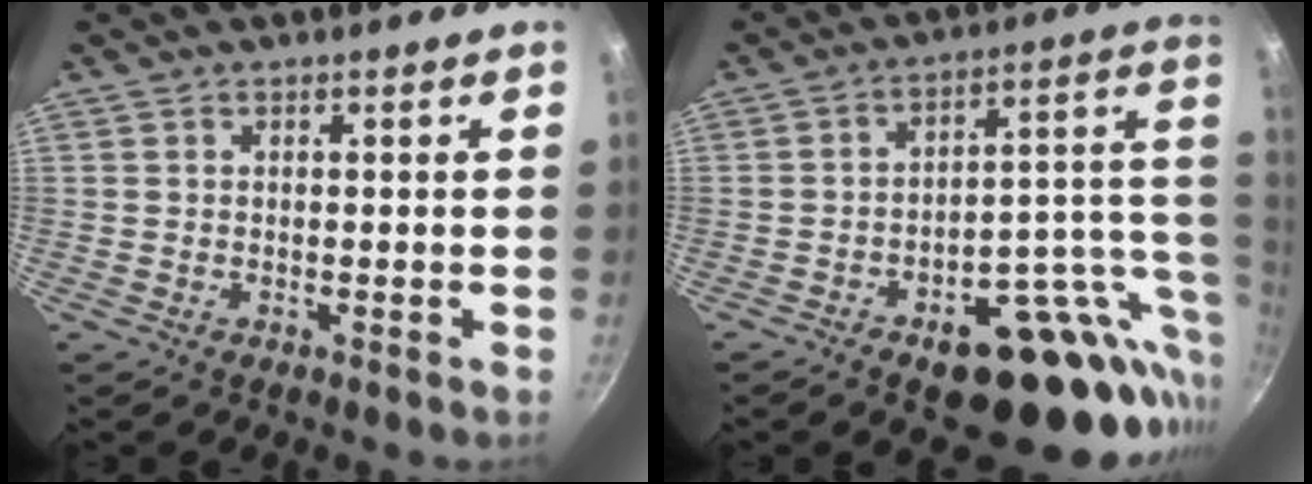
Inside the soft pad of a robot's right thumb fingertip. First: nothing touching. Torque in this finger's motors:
{"motor_torque": [3.20, 1.26, 0.42, -0.61, 0.35]}